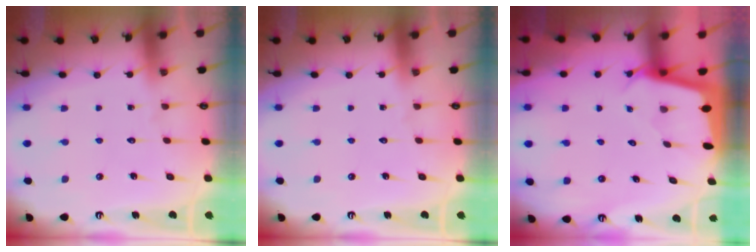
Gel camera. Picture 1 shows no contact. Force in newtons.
{"total": 0.0}
{"total": 2.4, "press": 2.4, "slide": 0.2}